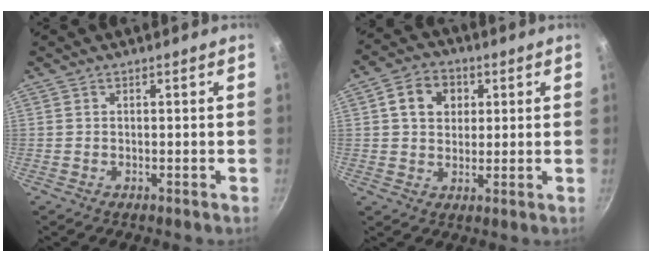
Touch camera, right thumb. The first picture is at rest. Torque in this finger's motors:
{"motor_torque": [0.25, 1.99, 0.83, 0.30, 0.03]}